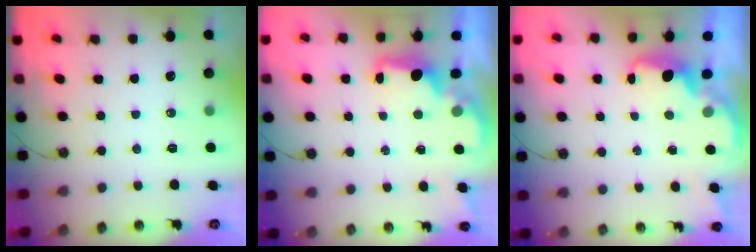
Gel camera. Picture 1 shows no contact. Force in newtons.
{"total": 1.9, "press": 1.8, "slide": 0.8}
{"total": 1.9, "press": 1.7, "slide": 0.7}